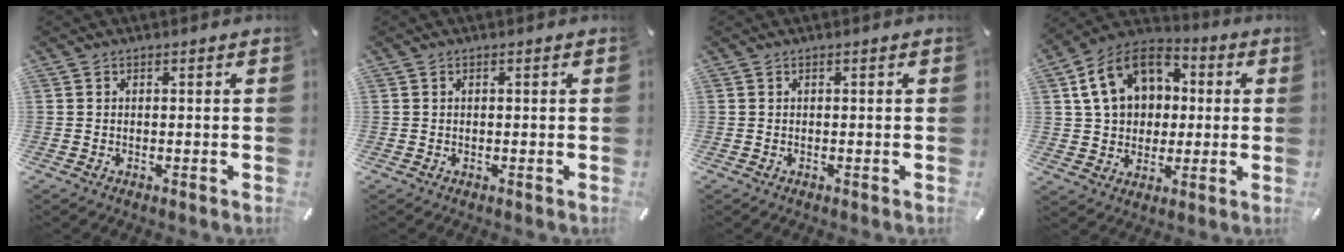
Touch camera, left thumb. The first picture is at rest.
{"total": 0.0}
{"total": 0.0}
{"total": 15.5, "force": [3.4, 12.8, 8.1], "torque": [-0.162, 0.002, 0.068]}